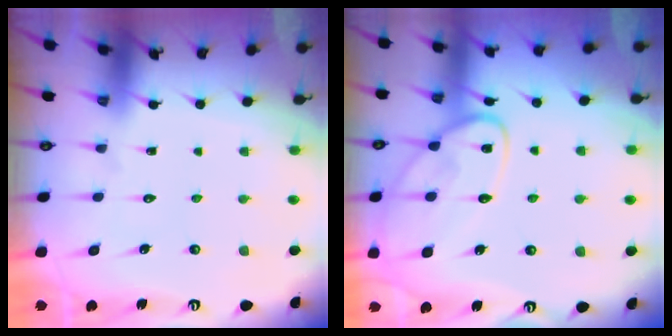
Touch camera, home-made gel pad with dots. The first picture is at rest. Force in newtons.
{"total": 12.9, "press": 12.8, "slide": 1.0}